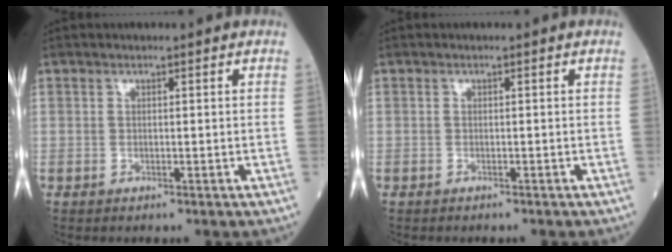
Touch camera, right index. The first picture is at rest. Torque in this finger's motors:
{"motor_torque": [0.00, 0.00, -0.03, 0.02]}